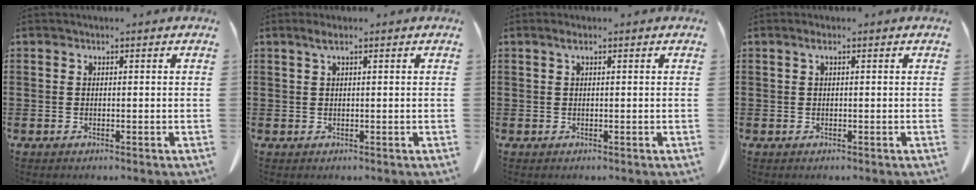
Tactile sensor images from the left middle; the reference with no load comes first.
{"total": 1.4, "force": [0.7, 0.2, 1.3], "torque": [-0.027, 0.001, 0.011]}
{"total": 1.0, "force": [0.4, 0.2, 0.9], "torque": [-0.018, 0.003, 0.007]}
{"total": 0.9, "force": [0.2, 0.2, 0.8], "torque": [-0.018, 0.002, 0.003]}